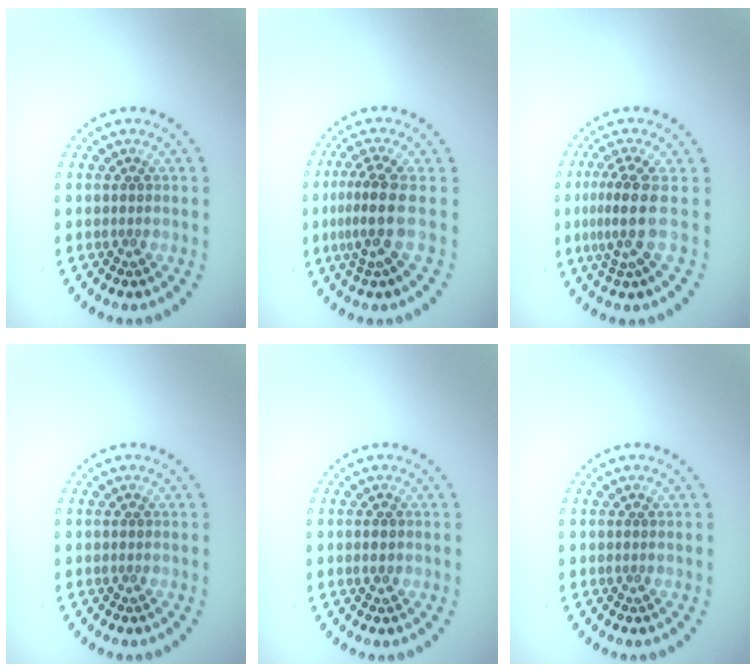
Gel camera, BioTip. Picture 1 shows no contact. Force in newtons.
{"total": 3.3, "press": 2.4, "slide": 2.3}
{"total": 3.4, "press": 2.5, "slide": 2.3}
{"total": 0.0}
{"total": 1.2, "press": 1.2, "slide": 0.1}
{"total": 0.0}